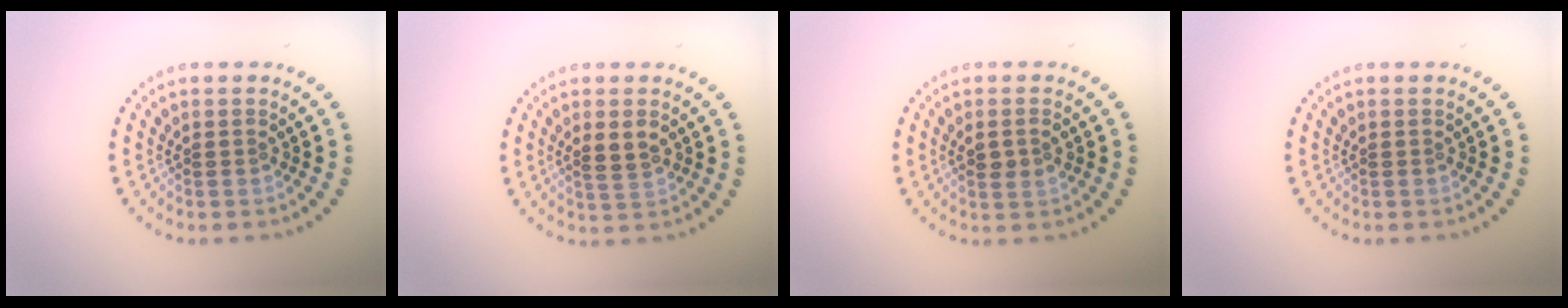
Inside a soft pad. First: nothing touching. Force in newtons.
{"total": 2.2, "press": 2.2, "slide": 0.3}
{"total": 1.8, "press": 1.7, "slide": 0.4}
{"total": 0.0}